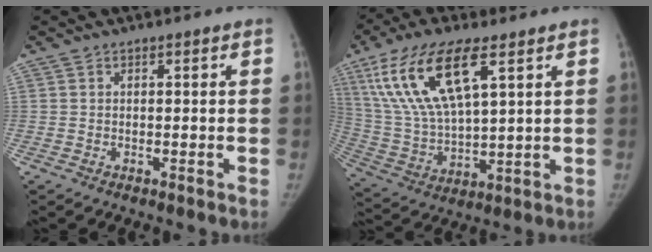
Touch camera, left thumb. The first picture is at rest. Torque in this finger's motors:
{"motor_torque": [0.50, 0.62, 1.91, -0.86, 0.22]}